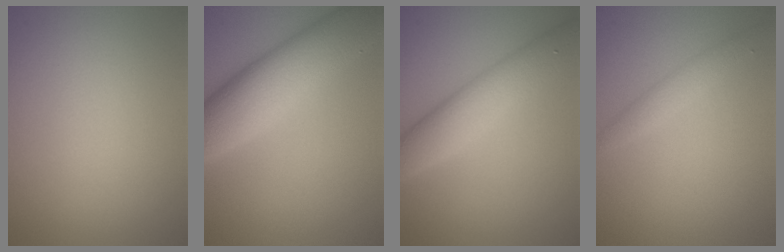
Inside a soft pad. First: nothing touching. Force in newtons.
{"total": 9.7, "press": 9.7, "slide": 0.3}
{"total": 5.9, "press": 5.9, "slide": 0.2}
{"total": 1.6, "press": 1.6, "slide": 0.1}